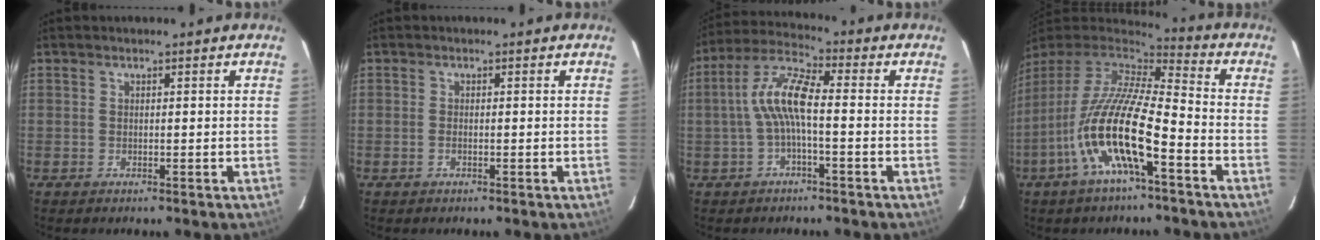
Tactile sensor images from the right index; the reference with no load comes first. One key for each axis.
{"total": 1.0, "fx": -0.4, "fy": 0.5, "fz": 0.8, "tx": -0.018, "ty": 0.000, "tz": -0.008}
{"total": 8.3, "fx": -1.0, "fy": 2.0, "fz": 8.0, "tx": -0.174, "ty": 0.016, "tz": -0.018}
{"total": 18.2, "fx": -7.7, "fy": 4.3, "fz": 15.9, "tx": -0.294, "ty": -0.030, "tz": -0.153}